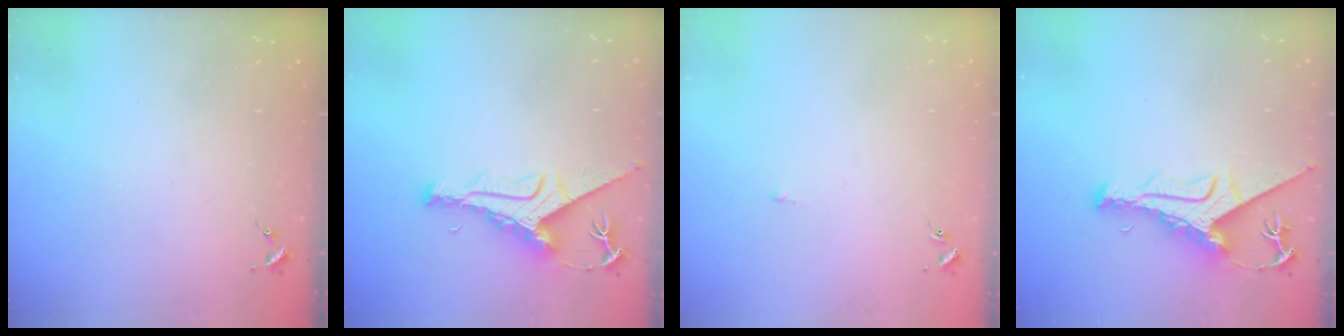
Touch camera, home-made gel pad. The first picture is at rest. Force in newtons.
{"total": 8.8, "press": 8.7, "slide": 1.0}
{"total": 2.0, "press": 1.9, "slide": 0.4}
{"total": 10.0, "press": 9.9, "slide": 1.3}